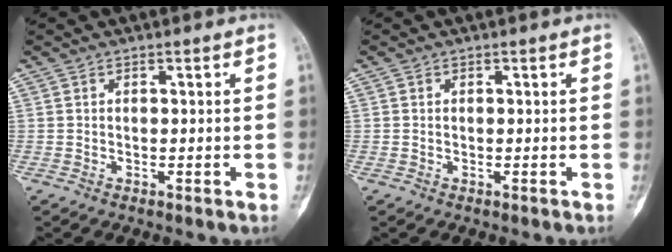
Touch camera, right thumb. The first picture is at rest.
{"total": 0.0}